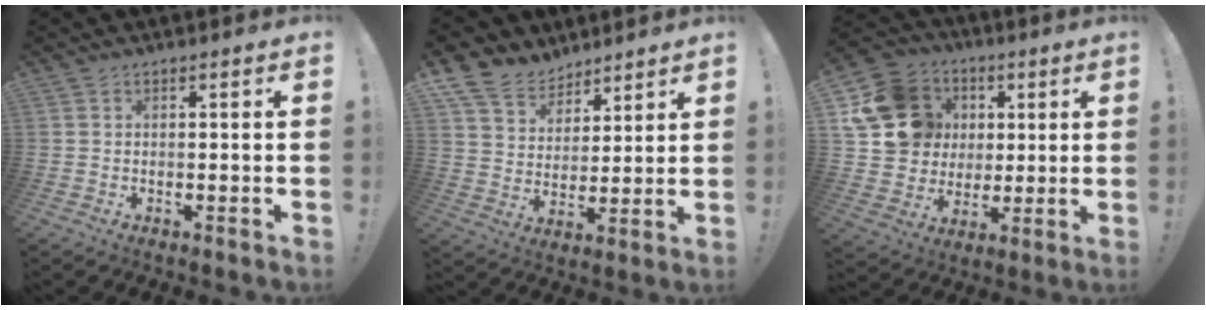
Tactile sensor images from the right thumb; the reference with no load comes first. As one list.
[{"total": 10.8, "force": [8.1, 6.8, 2.0], "torque": [-0.049, -0.063, 0.162]}, {"total": 18.7, "force": [5.4, 16.1, 7.8], "torque": [-0.126, -0.012, 0.131]}]